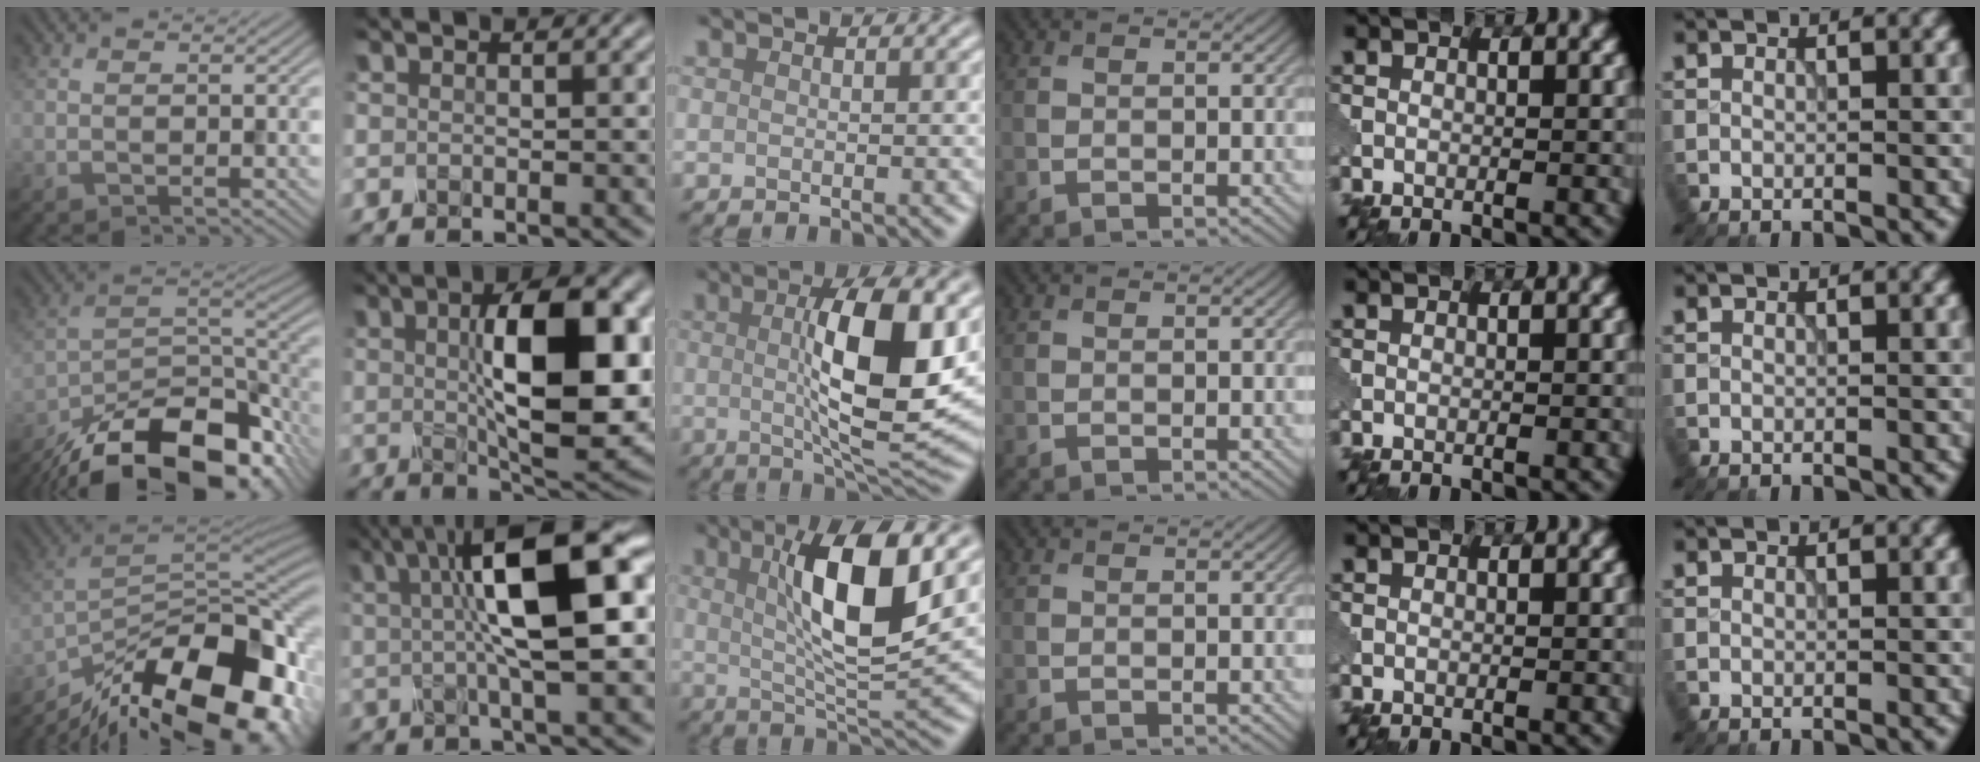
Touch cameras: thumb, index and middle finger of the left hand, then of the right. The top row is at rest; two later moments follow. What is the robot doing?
{"motion": "disassemble", "object": "glue stick"}